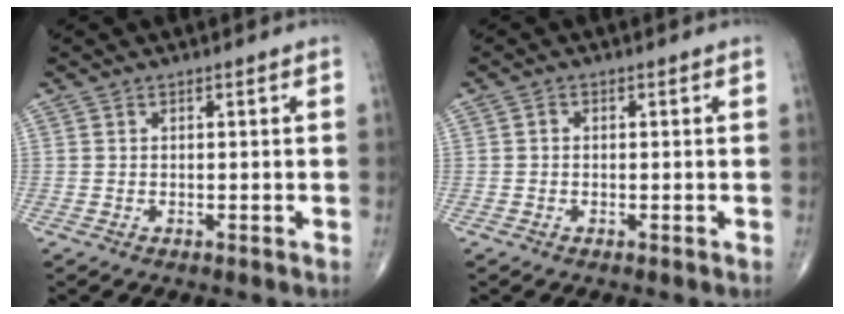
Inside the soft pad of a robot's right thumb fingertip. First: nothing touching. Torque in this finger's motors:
{"motor_torque": [-0.33, -0.31, 0.12, -0.04, 0.02]}